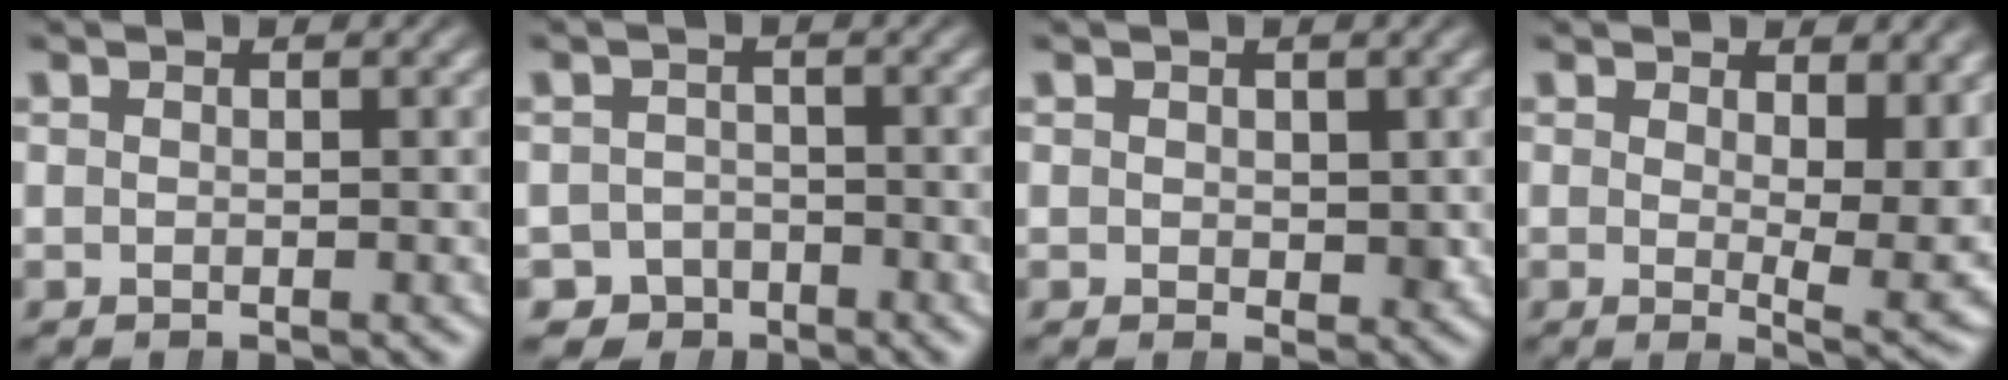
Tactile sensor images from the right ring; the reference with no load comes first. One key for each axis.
{"total": 5.0, "fx": -3.7, "fy": 3.4, "fz": 0.1, "tx": 0.015, "ty": -0.019, "tz": -0.064}
{"total": 1.3, "fx": 0.2, "fy": 1.0, "fz": 0.8, "tx": -0.010, "ty": -0.015, "tz": 0.015}
{"total": 4.6, "fx": 0.7, "fy": 0.7, "fz": 4.5, "tx": -0.046, "ty": -0.025, "tz": 0.018}